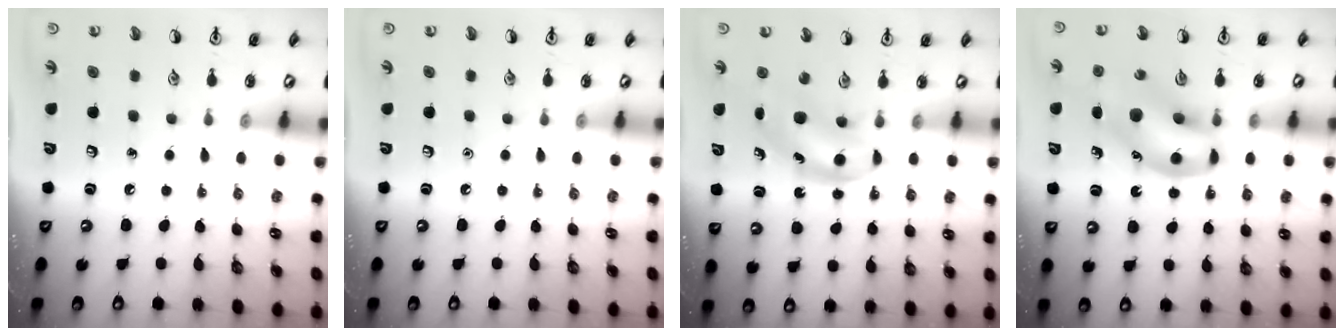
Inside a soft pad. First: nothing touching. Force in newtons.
{"total": 0.0}
{"total": 5.1, "press": 5.0, "slide": 0.9}
{"total": 11.7, "press": 11.2, "slide": 3.2}